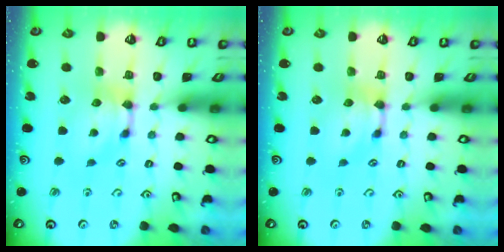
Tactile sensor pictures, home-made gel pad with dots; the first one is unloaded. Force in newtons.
{"total": 0.0}